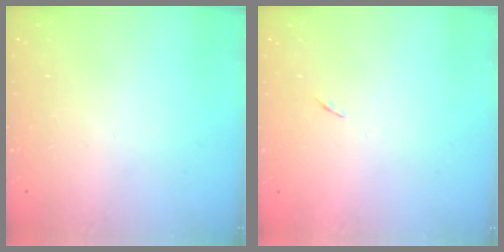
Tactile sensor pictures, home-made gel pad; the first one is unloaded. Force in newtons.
{"total": 3.2, "press": 3.1, "slide": 0.4}